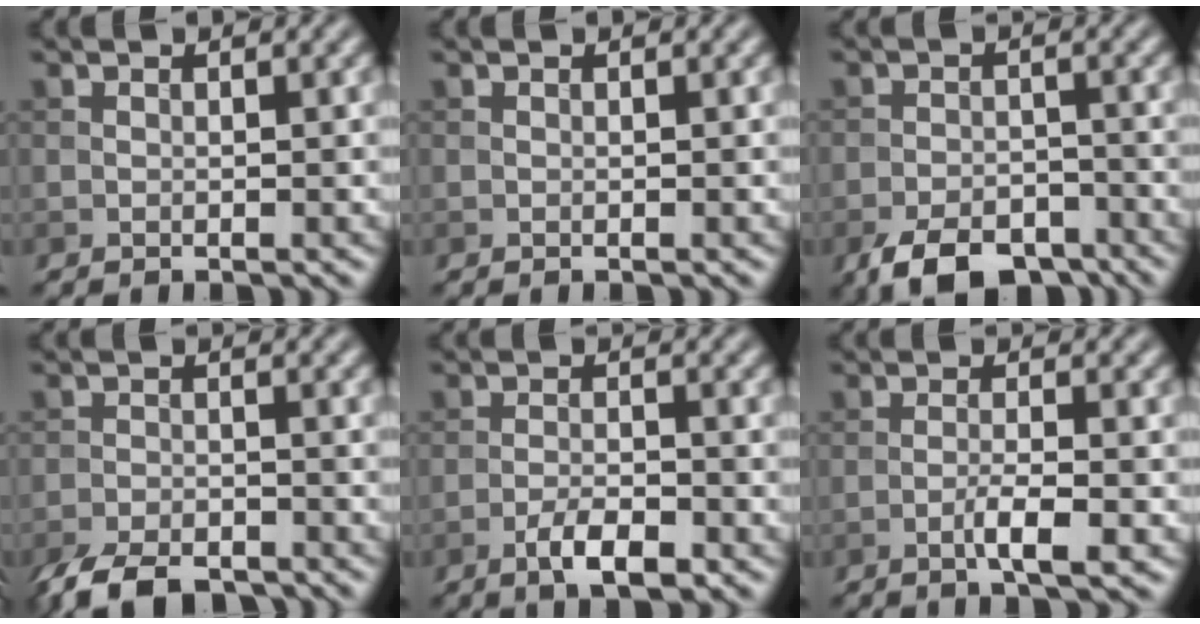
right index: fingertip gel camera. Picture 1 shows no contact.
{"total": 0.0}
{"total": 6.6, "force": [-4.6, 3.1, 3.4], "torque": [-0.053, -0.009, -0.080]}
{"total": 5.8, "force": [-4.6, 2.1, 2.8], "torque": [-0.045, -0.011, -0.090]}
{"total": 3.6, "force": [-2.0, 1.1, 2.7], "torque": [-0.052, 0.002, -0.039]}
{"total": 2.9, "force": [-1.2, 0.5, 2.6], "torque": [-0.045, 0.005, -0.025]}